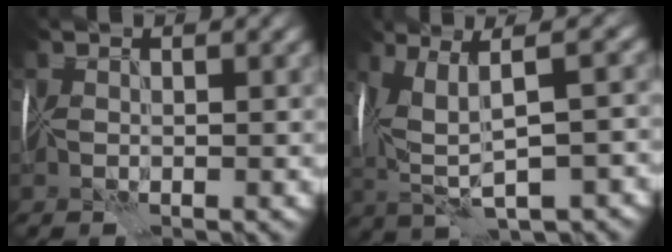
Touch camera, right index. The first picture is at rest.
{"total": 8.9, "force": [1.4, 3.4, 8.1], "torque": [-0.168, 0.001, 0.038]}